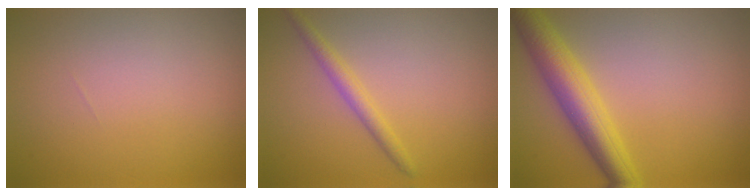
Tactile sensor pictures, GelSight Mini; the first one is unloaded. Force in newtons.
{"total": 1.8, "press": 1.8, "slide": 0.1}
{"total": 5.7, "press": 5.7, "slide": 0.1}